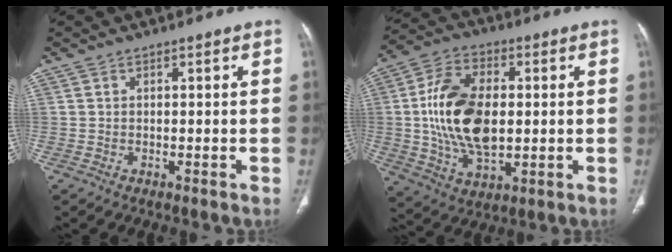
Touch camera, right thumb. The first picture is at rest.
{"total": 17.1, "force": [0.5, 10.0, 13.8], "torque": [-0.255, 0.005, 0.013]}